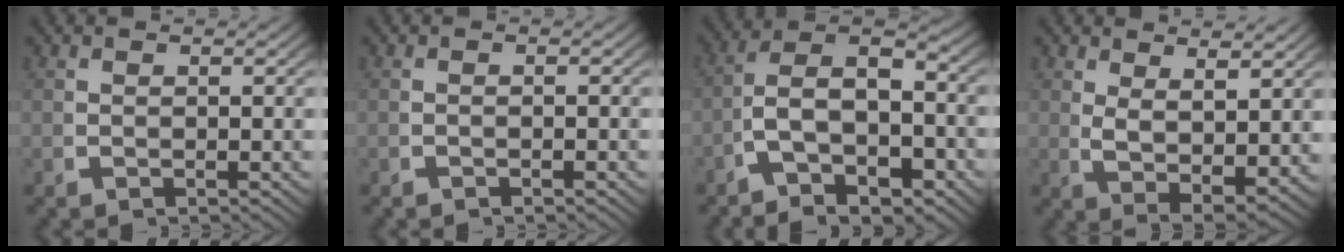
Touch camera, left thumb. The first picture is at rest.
{"total": 0.6, "force": [-0.5, 0.0, 0.2], "torque": [0.000, 0.003, -0.012]}
{"total": 8.9, "force": [-1.9, 5.9, 6.5], "torque": [-0.120, -0.029, -0.028]}
{"total": 5.4, "force": [1.0, 3.2, 4.2], "torque": [-0.091, -0.031, 0.036]}